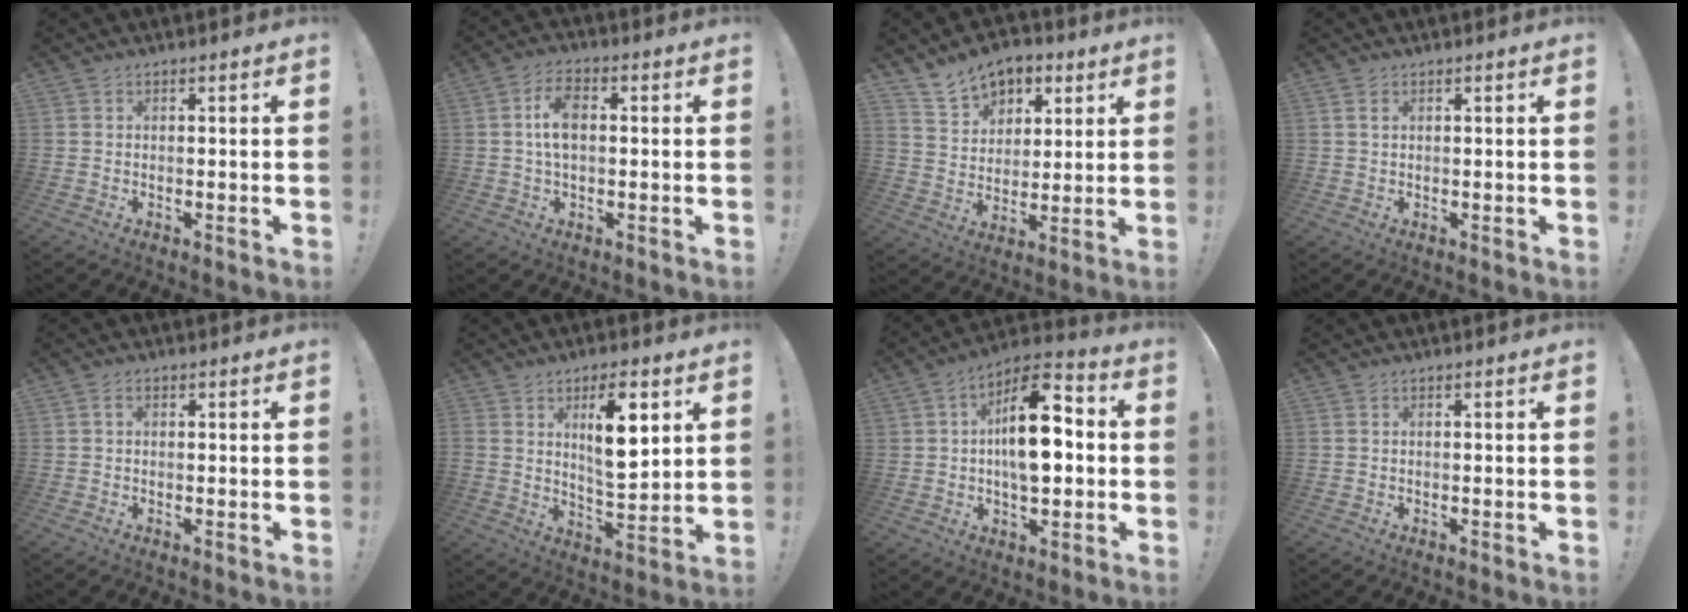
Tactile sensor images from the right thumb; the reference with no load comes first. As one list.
[{"total": 7.4, "force": [0.4, 4.2, 6.1], "torque": [-0.113, 0.006, 0.005]}, {"total": 11.1, "force": [7.4, 7.5, 3.5], "torque": [-0.058, -0.047, 0.145]}, {"total": 1.4, "force": [0.7, 0.7, 1.0], "torque": [-0.016, 0.000, 0.012]}, {"total": 1.5, "force": [0.3, 1.0, 1.1], "torque": [-0.015, 0.002, 0.004]}, {"total": 12.0, "force": [5.1, 4.3, 10.0], "torque": [-0.155, -0.015, 0.082]}, {"total": 18.9, "force": [1.6, 12.4, 14.2], "torque": [-0.204, 0.015, 0.033]}, {"total": 0.0}]